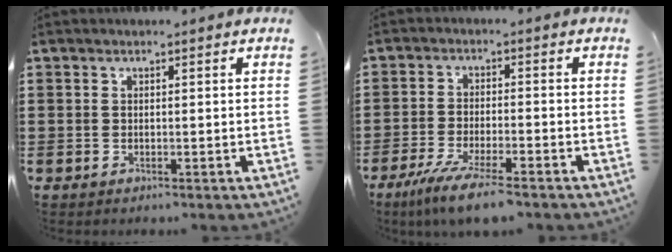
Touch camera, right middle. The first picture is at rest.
{"total": 6.0, "force": [-4.9, 0.1, 3.6], "torque": [-0.077, -0.018, -0.092]}